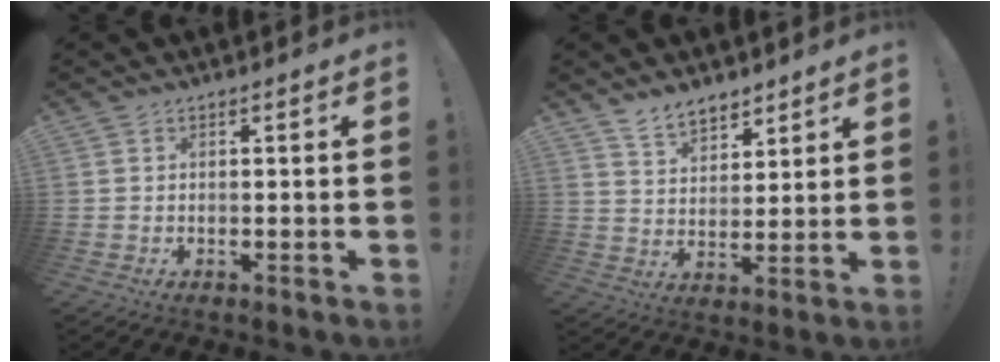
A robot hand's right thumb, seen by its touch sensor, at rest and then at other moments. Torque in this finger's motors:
{"motor_torque": [0.03, 0.03, 0.08, 0.24, 0.00]}